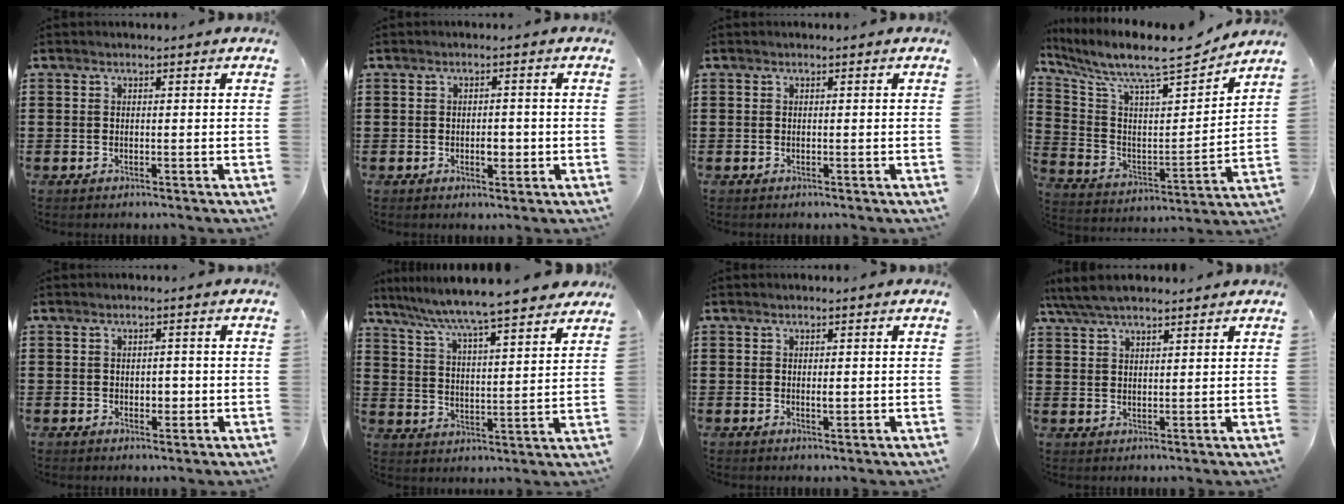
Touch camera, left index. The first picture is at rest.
{"total": 2.0, "force": [-0.4, 1.3, 1.5], "torque": [-0.022, 0.003, -0.011]}
{"total": 0.0}
{"total": 9.9, "force": [8.7, 1.5, 4.6], "torque": [-0.122, -0.066, 0.142]}
{"total": 1.4, "force": [0.0, 1.2, 0.7], "torque": [-0.016, 0.009, -0.003]}
{"total": 7.3, "force": [6.7, -0.2, 3.0], "torque": [-0.088, -0.043, 0.111]}
{"total": 1.2, "force": [0.1, 0.4, 1.2], "torque": [-0.022, 0.002, 0.002]}
{"total": 5.3, "force": [4.5, 1.3, 2.5], "torque": [-0.060, -0.003, 0.085]}